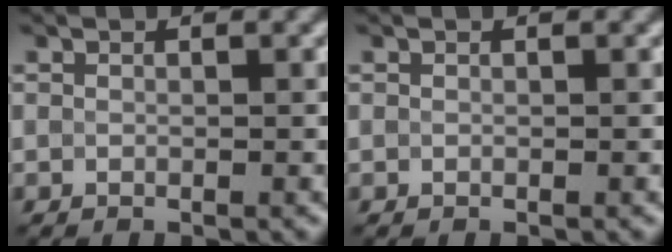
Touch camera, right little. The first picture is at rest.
{"total": 0.0}